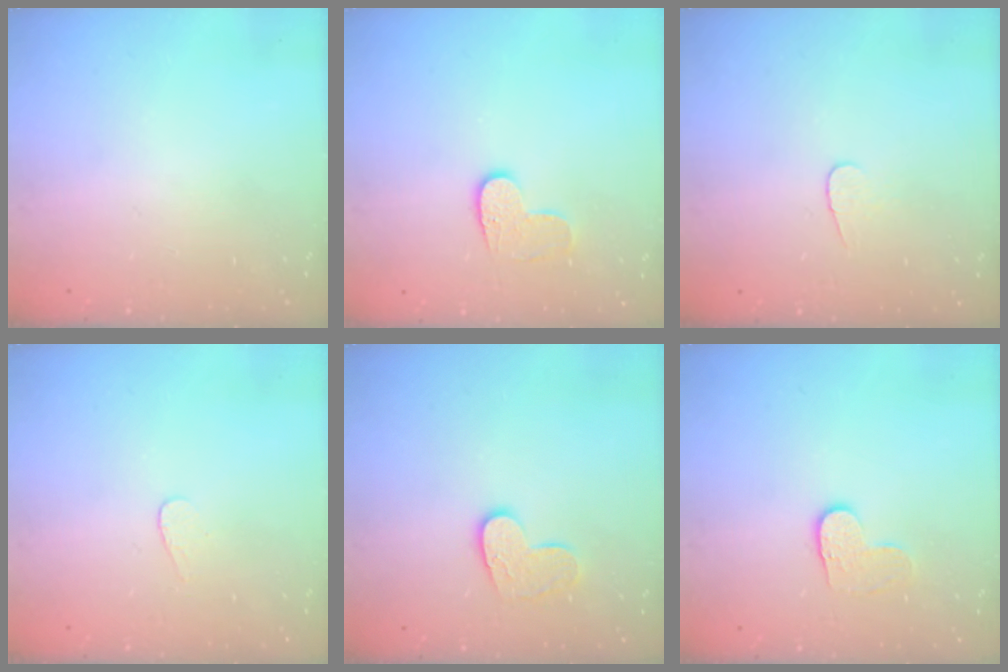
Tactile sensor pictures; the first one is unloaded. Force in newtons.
{"total": 6.6, "press": 6.6, "slide": 0.3}
{"total": 4.8, "press": 4.8, "slide": 0.5}
{"total": 3.0, "press": 3.0, "slide": 0.3}
{"total": 9.5, "press": 9.5, "slide": 0.6}
{"total": 4.3, "press": 4.3, "slide": 0.5}